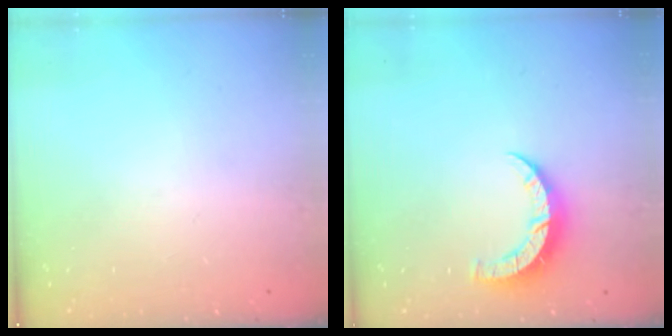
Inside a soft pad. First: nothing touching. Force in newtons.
{"total": 6.5, "press": 6.5, "slide": 0.4}